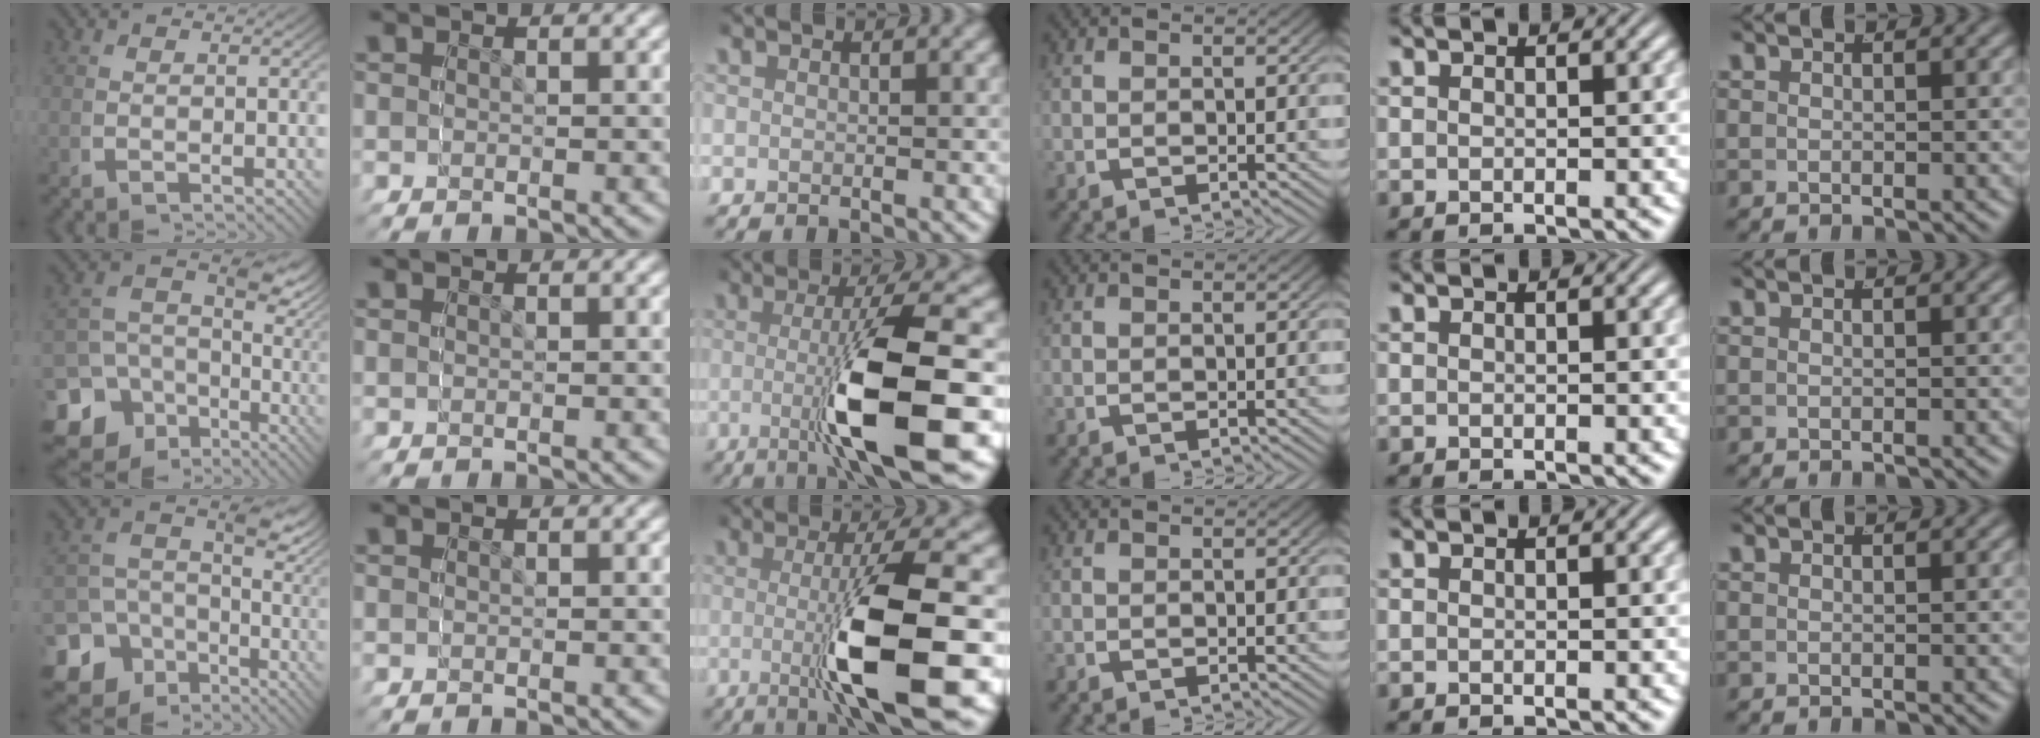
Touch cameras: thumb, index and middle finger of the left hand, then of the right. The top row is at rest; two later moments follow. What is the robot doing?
{"motion": "grasp_and_lifting", "object": "cloth"}